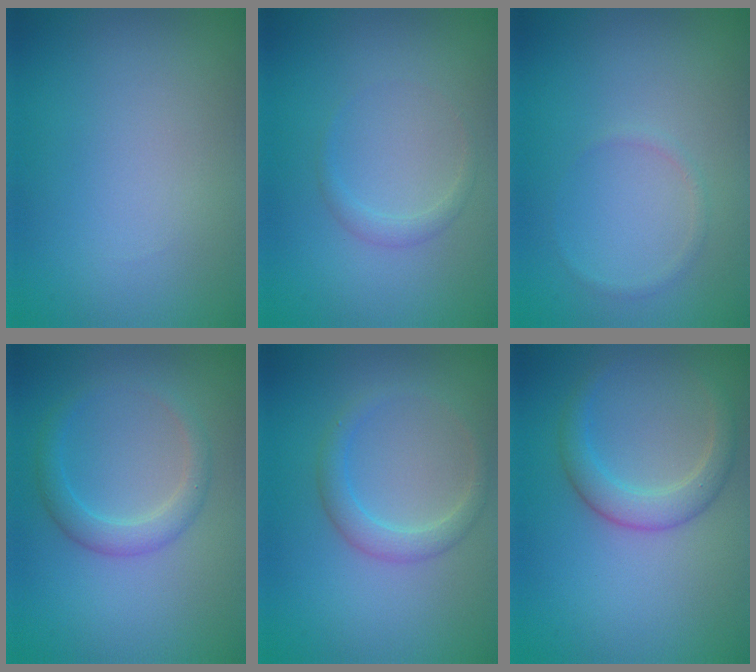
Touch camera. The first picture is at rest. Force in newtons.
{"total": 1.0, "press": 1.0, "slide": 0.1}
{"total": 0.6, "press": 0.6, "slide": 0.1}
{"total": 2.4, "press": 2.3, "slide": 0.2}
{"total": 2.1, "press": 2.1, "slide": 0.2}
{"total": 2.9, "press": 2.9, "slide": 0.3}